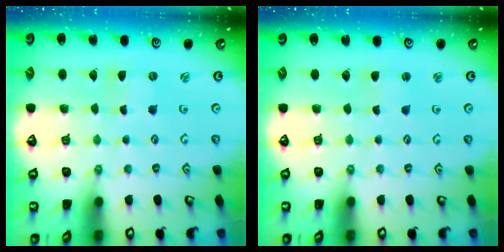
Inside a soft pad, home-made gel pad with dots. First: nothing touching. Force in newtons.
{"total": 1.9, "press": 1.9, "slide": 0.2}